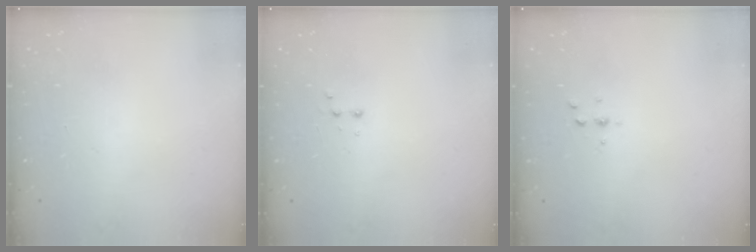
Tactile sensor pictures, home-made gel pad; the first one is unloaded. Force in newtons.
{"total": 2.9, "press": 2.7, "slide": 1.0}
{"total": 2.5, "press": 2.4, "slide": 0.2}